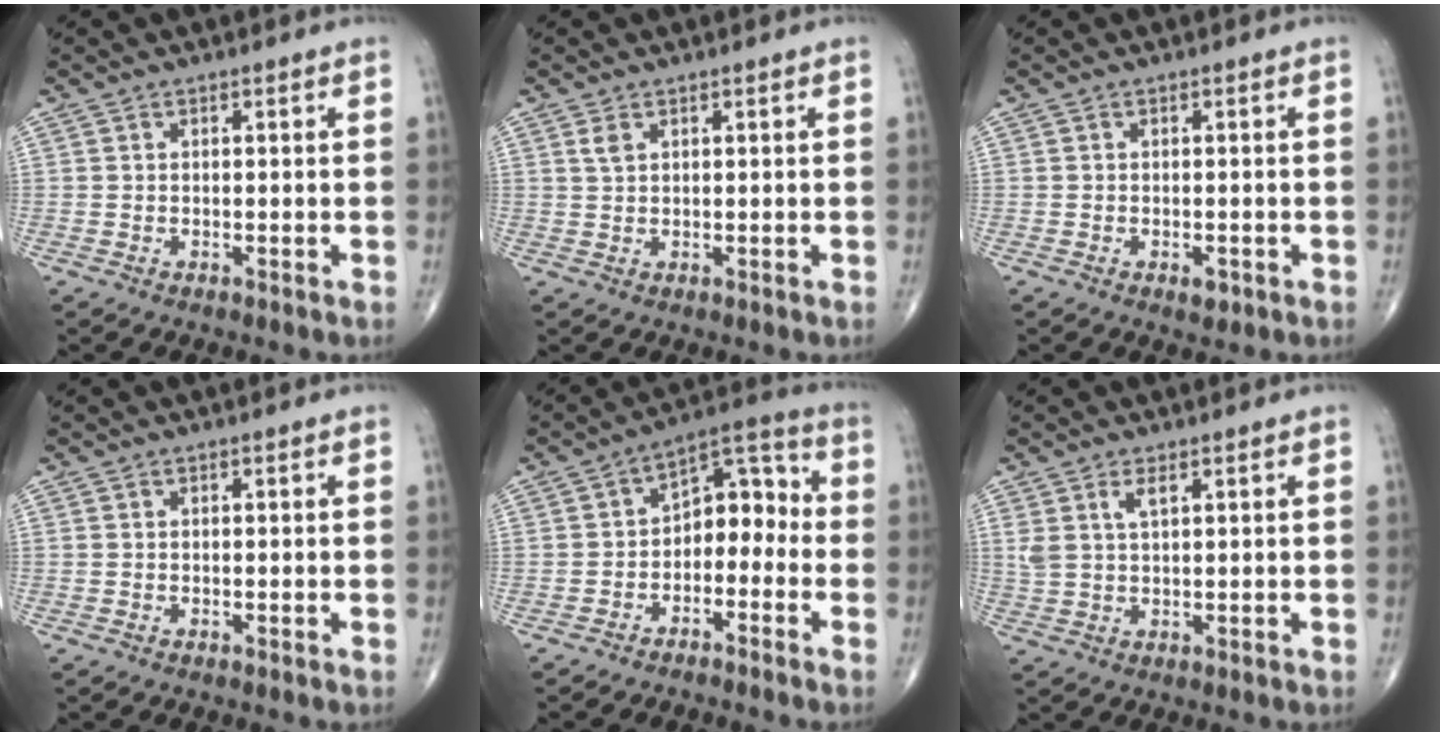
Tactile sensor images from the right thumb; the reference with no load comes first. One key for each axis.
{"total": 1.6, "fx": 0.9, "fy": 0.8, "fz": 1.1, "tx": -0.023, "ty": 0.003, "tz": 0.023}
{"total": 1.7, "fx": -0.8, "fy": 0.9, "fz": 1.2, "tx": -0.013, "ty": 0.000, "tz": -0.010}
{"total": 0.0}
{"total": 9.7, "fx": -2.4, "fy": 6.3, "fz": 7.0, "tx": -0.066, "ty": 0.055, "tz": -0.052}
{"total": 3.5, "fx": 1.7, "fy": 1.2, "fz": 2.8, "tx": -0.060, "ty": -0.001, "tz": 0.040}